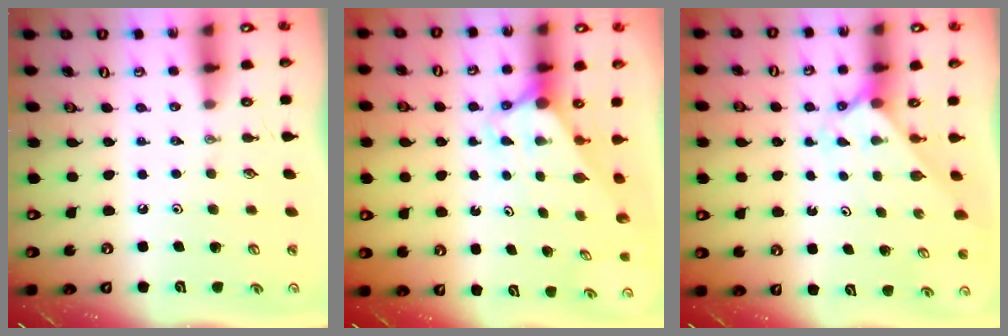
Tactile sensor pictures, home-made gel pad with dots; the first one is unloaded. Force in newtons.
{"total": 2.8, "press": 2.8, "slide": 0.1}
{"total": 2.2, "press": 2.2, "slide": 0.3}